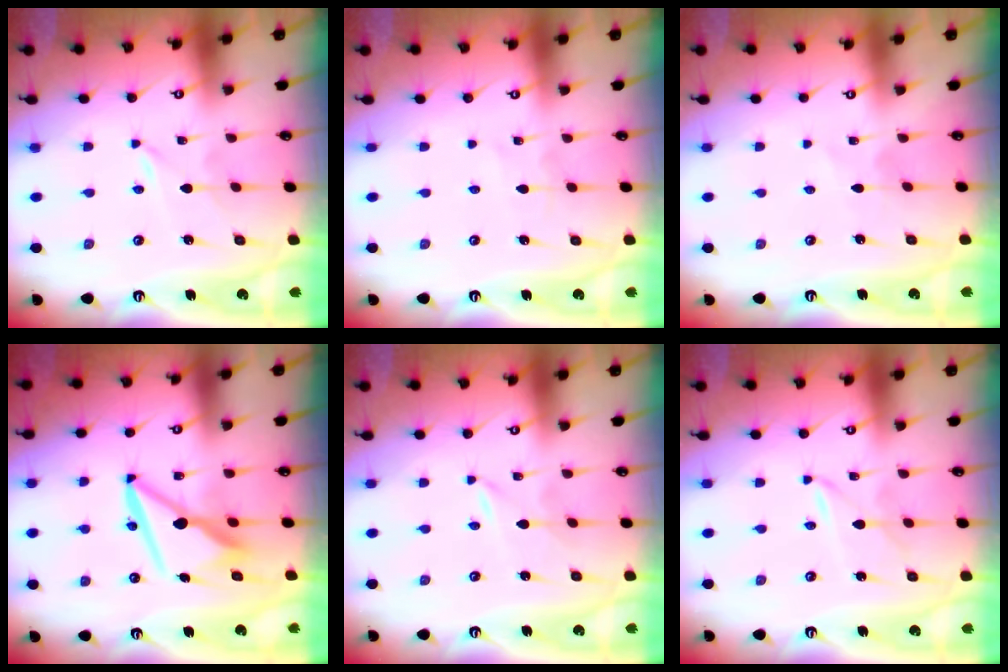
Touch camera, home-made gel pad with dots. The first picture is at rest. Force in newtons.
{"total": 0.7, "press": 0.7, "slide": 0.0}
{"total": 2.4, "press": 2.4, "slide": 0.3}
{"total": 10.1, "press": 9.9, "slide": 1.8}
{"total": 0.0}
{"total": 2.7, "press": 2.7, "slide": 0.3}